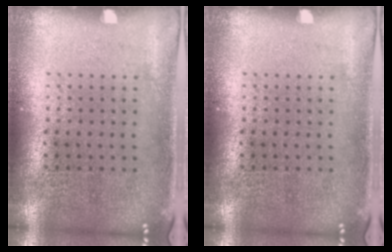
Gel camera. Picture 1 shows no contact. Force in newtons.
{"total": 0.0}